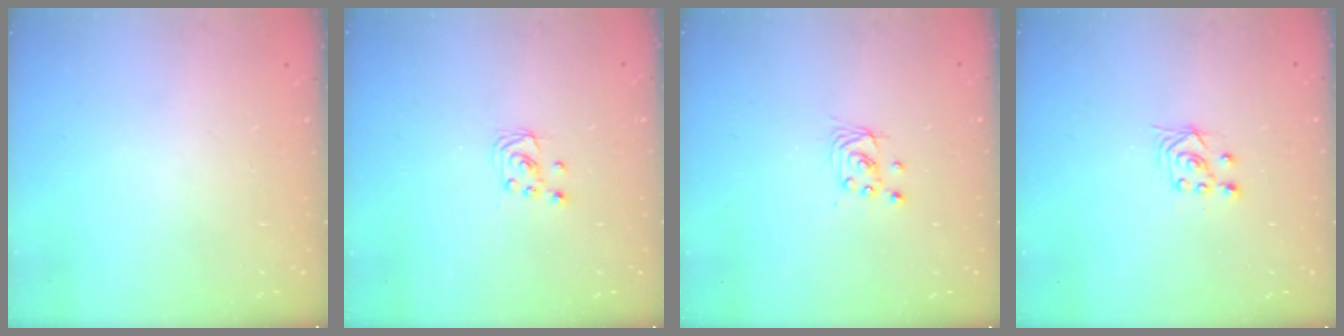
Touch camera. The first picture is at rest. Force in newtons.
{"total": 2.3, "press": 2.2, "slide": 0.3}
{"total": 2.8, "press": 2.8, "slide": 0.2}
{"total": 2.5, "press": 2.2, "slide": 1.2}